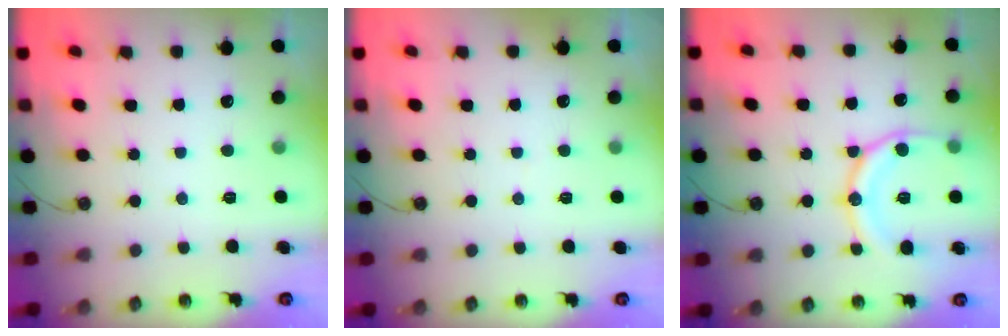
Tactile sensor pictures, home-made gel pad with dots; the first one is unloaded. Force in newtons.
{"total": 1.4, "press": 1.4, "slide": 0.1}
{"total": 16.3, "press": 16.2, "slide": 1.8}